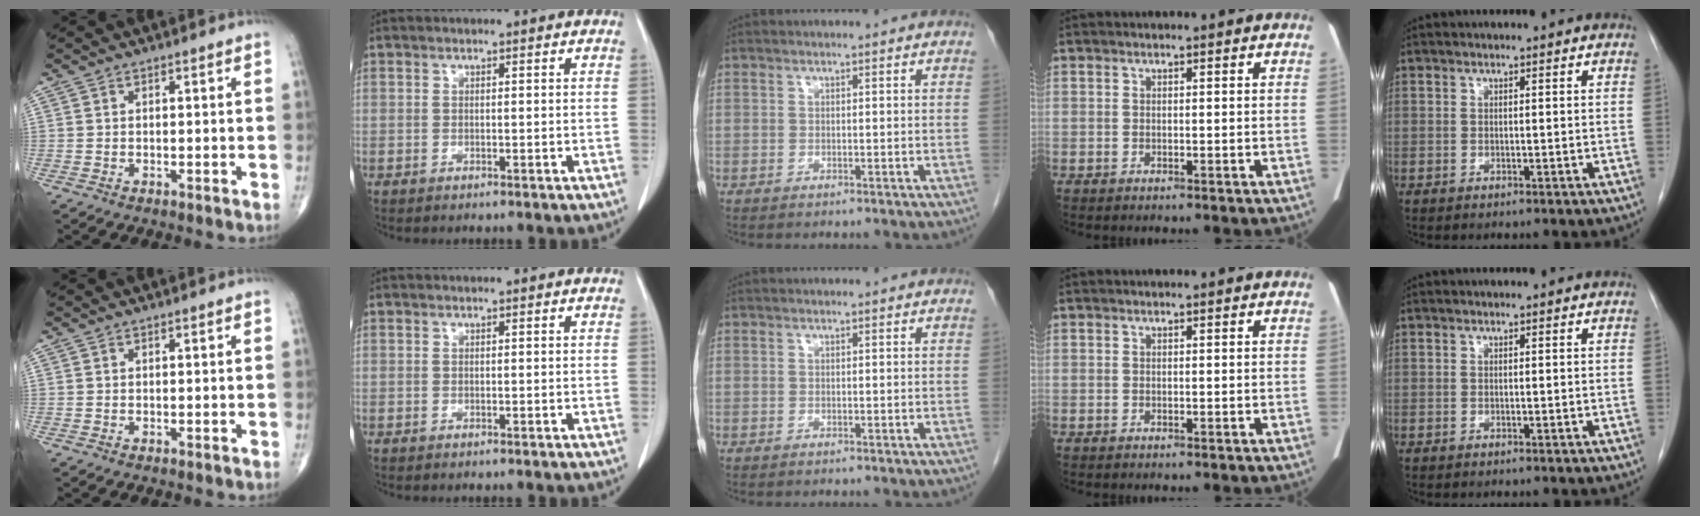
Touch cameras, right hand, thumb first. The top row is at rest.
{}